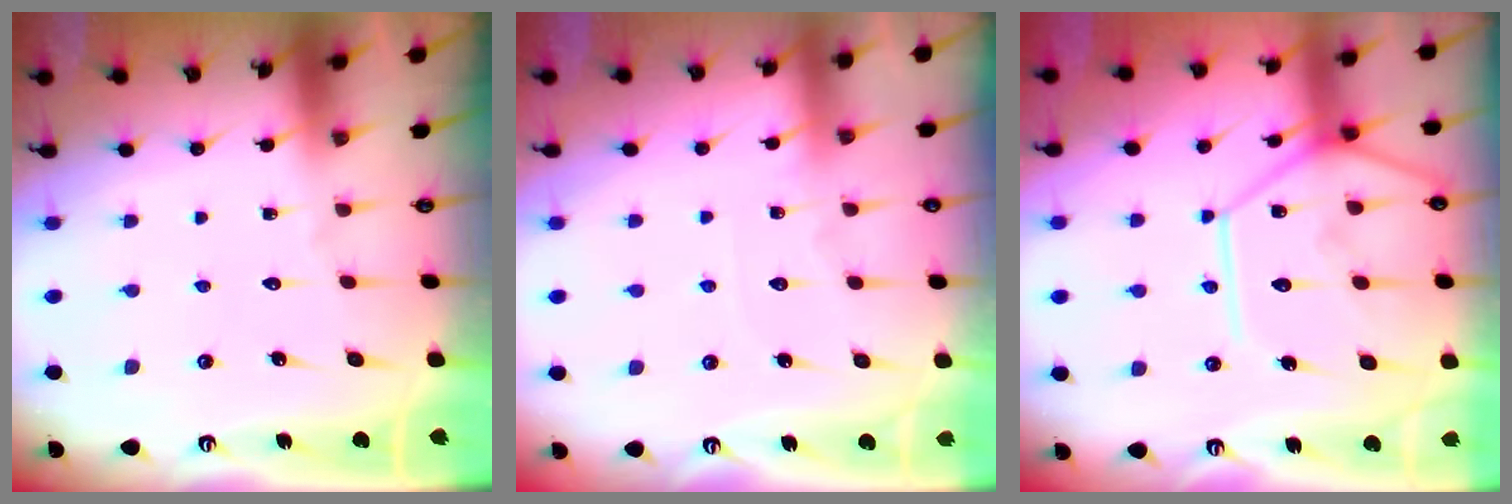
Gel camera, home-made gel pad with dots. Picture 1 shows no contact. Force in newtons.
{"total": 4.0, "press": 3.9, "slide": 0.5}
{"total": 15.7, "press": 15.5, "slide": 2.0}